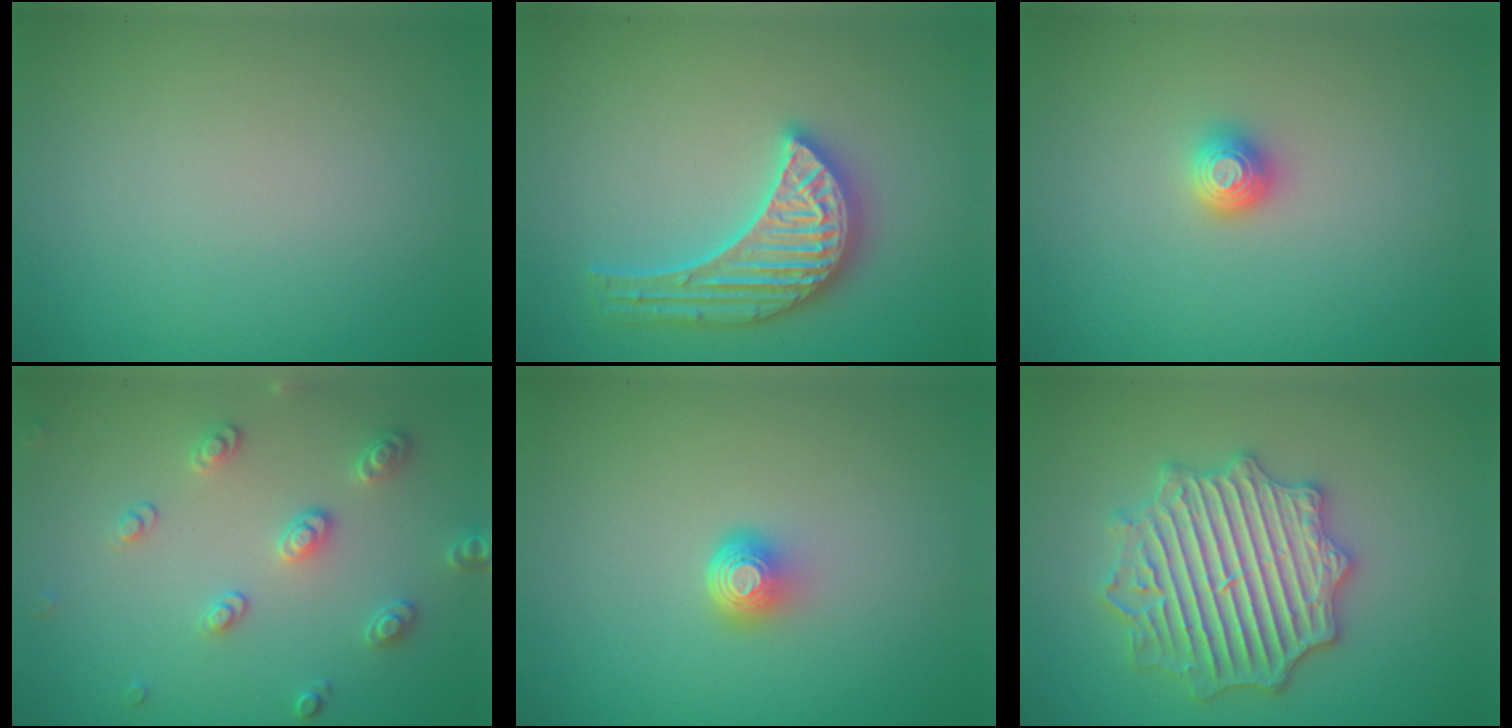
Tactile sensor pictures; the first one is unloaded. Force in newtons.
{"total": 4.2, "press": 4.1, "slide": 0.5}
{"total": 1.4, "press": 1.2, "slide": 0.6}
{"total": 2.8, "press": 2.8, "slide": 0.2}
{"total": 2.1, "press": 1.4, "slide": 1.6}
{"total": 6.7, "press": 6.6, "slide": 1.2}